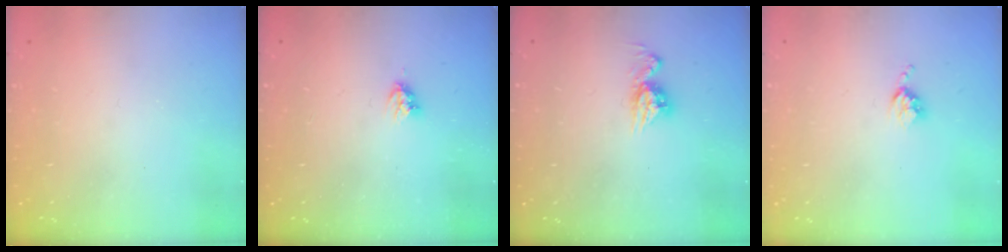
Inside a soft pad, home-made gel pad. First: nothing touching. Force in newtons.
{"total": 3.5, "press": 3.5, "slide": 0.4}
{"total": 8.0, "press": 8.0, "slide": 0.7}
{"total": 3.3, "press": 3.3, "slide": 0.4}